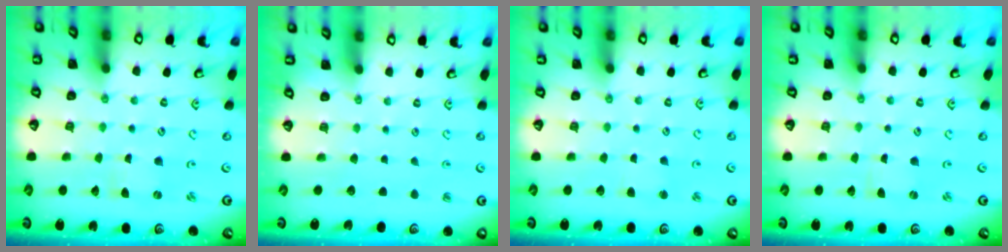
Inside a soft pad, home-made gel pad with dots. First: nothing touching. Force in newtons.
{"total": 0.0}
{"total": 1.9, "press": 1.9, "slide": 0.3}
{"total": 0.0}